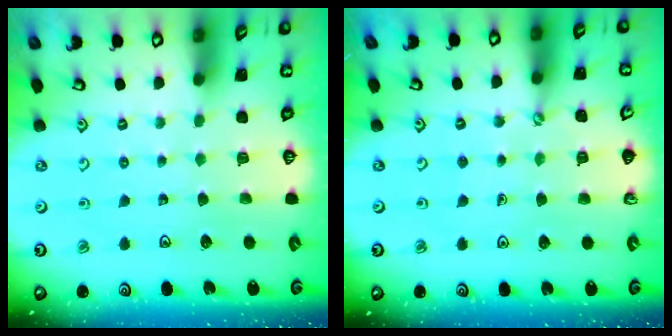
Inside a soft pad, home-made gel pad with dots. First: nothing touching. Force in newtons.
{"total": 0.9, "press": 0.9, "slide": 0.1}